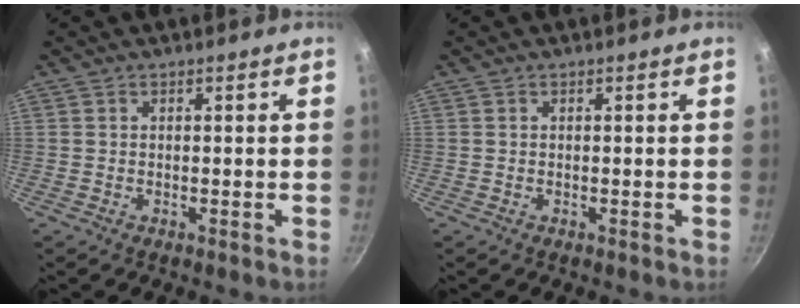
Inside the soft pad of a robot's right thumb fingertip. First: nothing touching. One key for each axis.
{"total": 0.0}